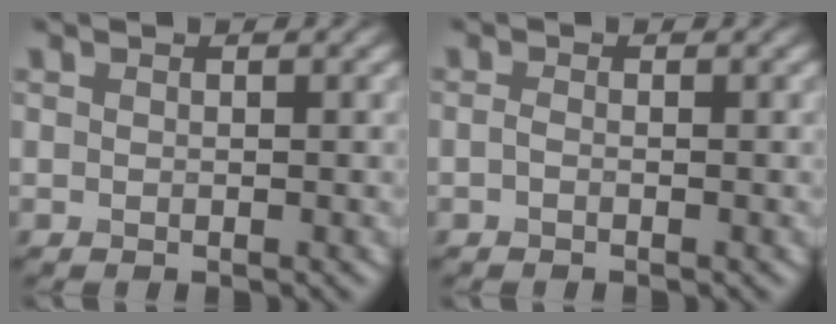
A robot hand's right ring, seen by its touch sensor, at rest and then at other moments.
{"total": 0.6, "force": [-0.3, 0.2, 0.5], "torque": [-0.016, 0.001, -0.006]}